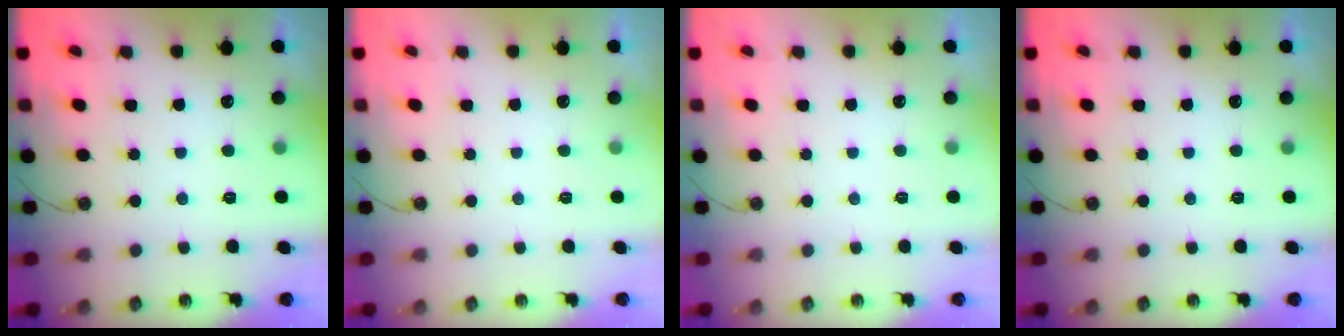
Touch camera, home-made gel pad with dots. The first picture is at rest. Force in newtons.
{"total": 0.0}
{"total": 0.0}
{"total": 0.0}